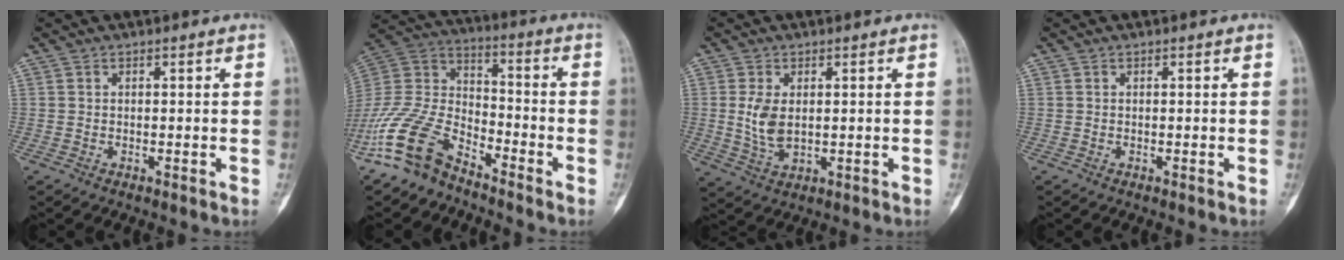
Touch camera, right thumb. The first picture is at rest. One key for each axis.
{"total": 14.8, "fx": -10.3, "fy": 7.6, "fz": 7.3, "tx": -0.143, "ty": 0.076, "tz": -0.209}
{"total": 5.7, "fx": 0.5, "fy": 3.2, "fz": 4.6, "tx": -0.094, "ty": -0.007, "tz": 0.020}
{"total": 0.0}